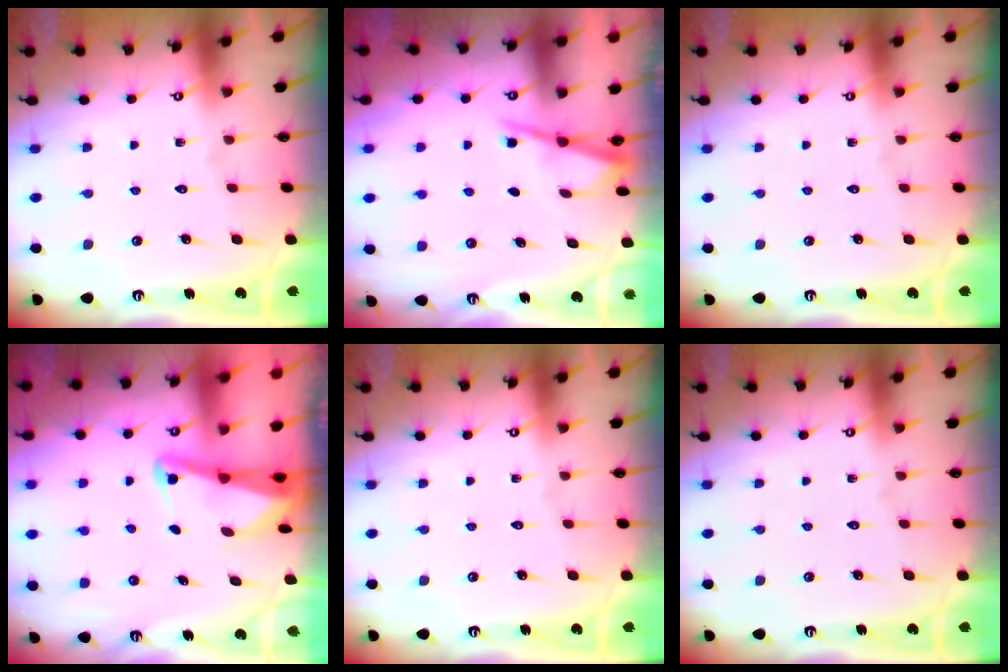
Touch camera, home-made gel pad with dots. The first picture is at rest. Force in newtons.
{"total": 2.4, "press": 2.4, "slide": 0.2}
{"total": 0.0}
{"total": 2.5, "press": 2.4, "slide": 0.6}
{"total": 0.0}
{"total": 0.0}